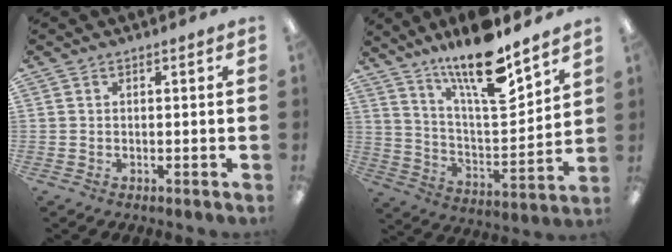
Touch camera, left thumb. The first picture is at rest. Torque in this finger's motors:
{"motor_torque": [1.27, 0.47, 1.12, -1.34, 0.19]}